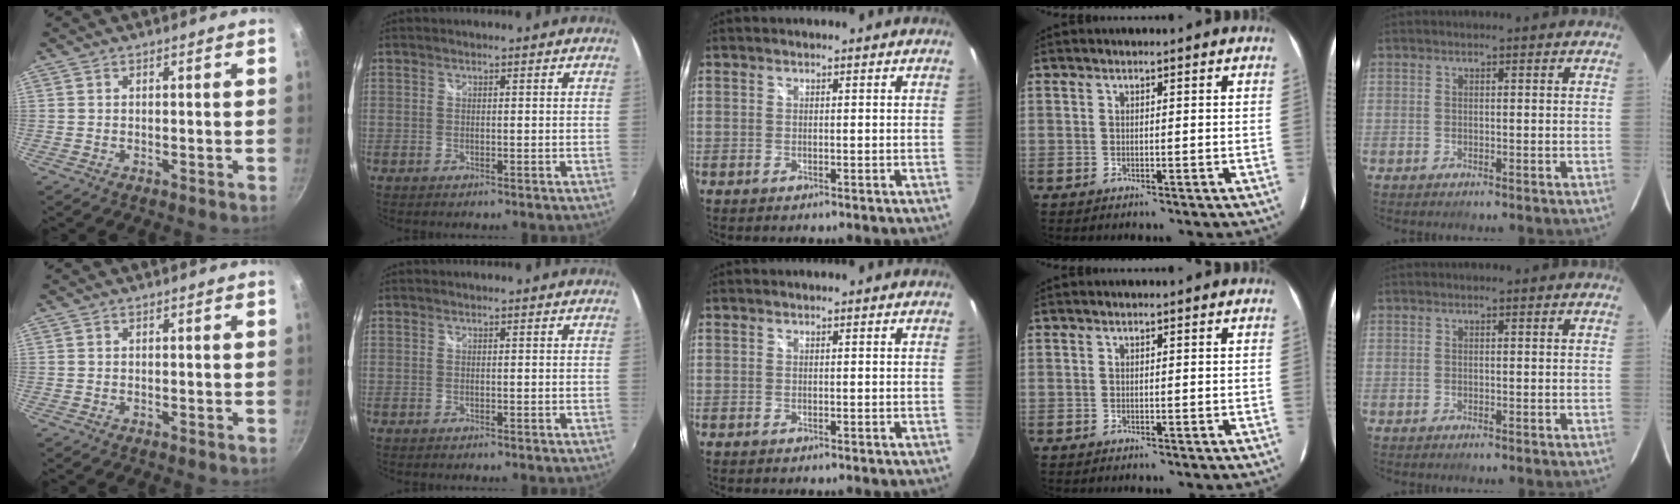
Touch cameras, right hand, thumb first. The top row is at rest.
{}